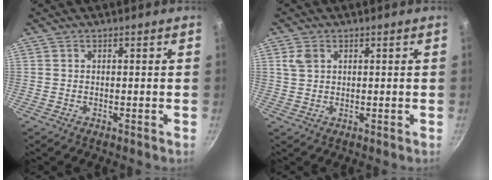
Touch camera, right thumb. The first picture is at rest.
{"total": 3.0, "force": [1.1, 2.3, 1.6], "torque": [-0.023, 0.000, 0.024]}